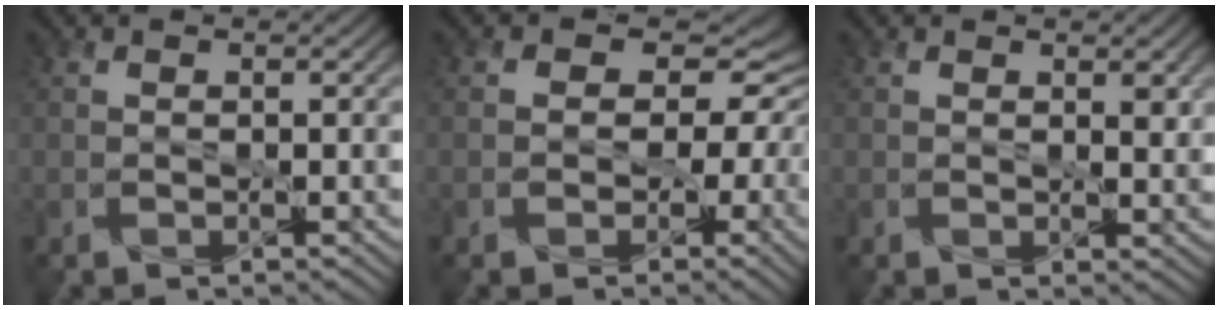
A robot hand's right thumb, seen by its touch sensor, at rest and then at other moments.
{"total": 7.3, "force": [0.0, 6.0, 4.2], "torque": [-0.037, 0.007, -0.018]}
{"total": 1.7, "force": [0.9, 0.6, 1.3], "torque": [-0.020, -0.008, 0.017]}